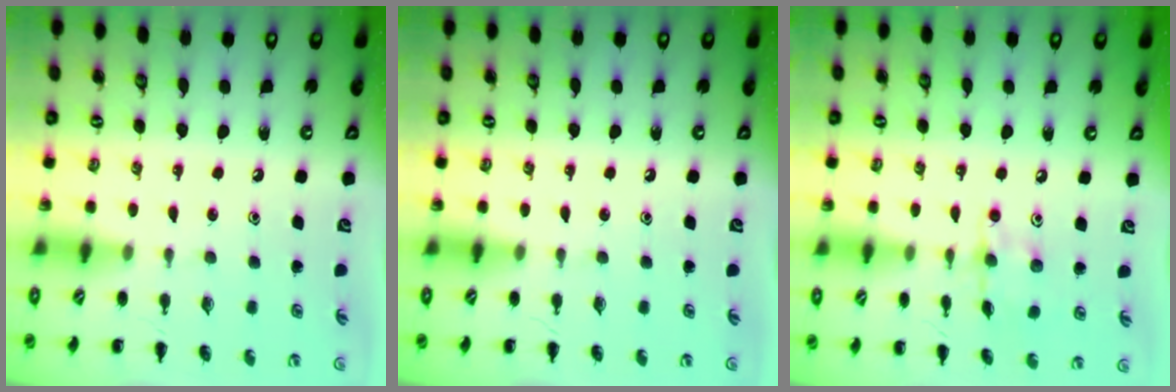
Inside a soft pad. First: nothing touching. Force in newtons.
{"total": 0.0}
{"total": 7.6, "press": 7.6, "slide": 0.8}